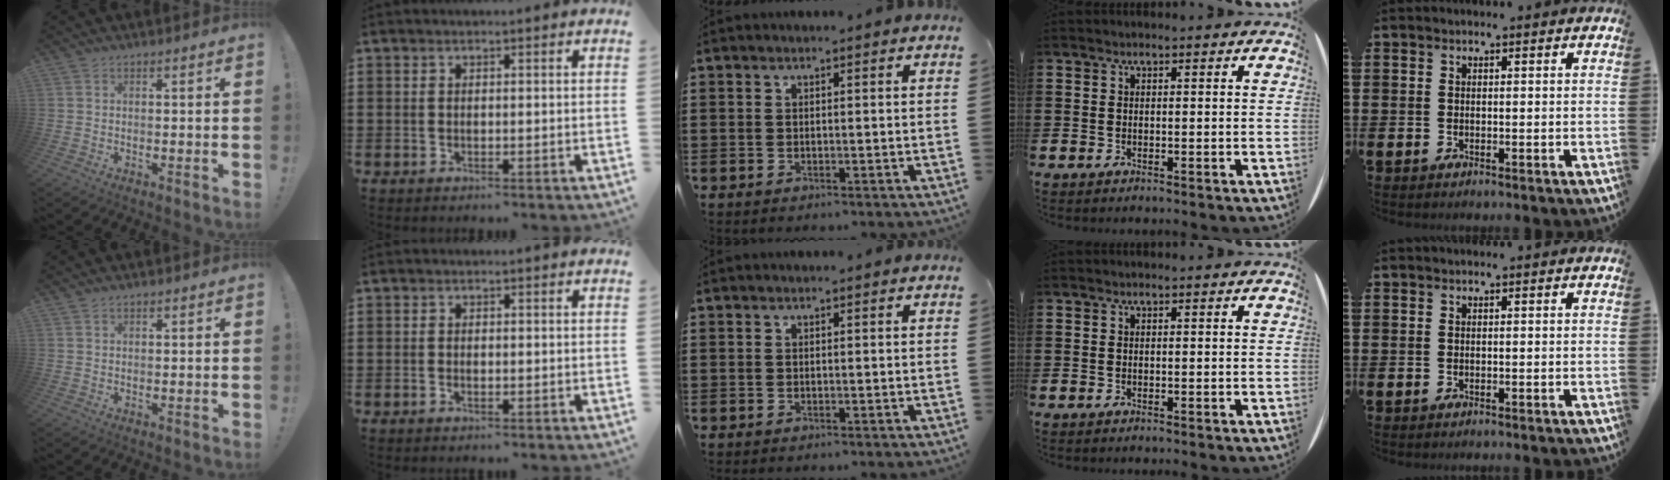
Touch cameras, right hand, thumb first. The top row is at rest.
{"thumb": {"total": 0.7, "force": [0.6, 0.3, 0.3], "torque": [-0.001, -0.001, 0.011]}, "index": {"total": 0.7, "force": [-0.3, 0.3, 0.5], "torque": [-0.011, -0.002, -0.006]}}